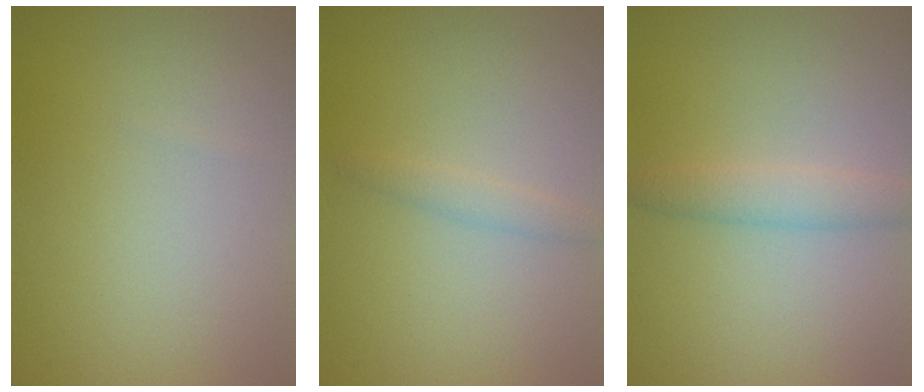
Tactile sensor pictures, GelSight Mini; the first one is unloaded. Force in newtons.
{"total": 1.0, "press": 1.0, "slide": 0.1}
{"total": 2.2, "press": 2.2, "slide": 0.0}